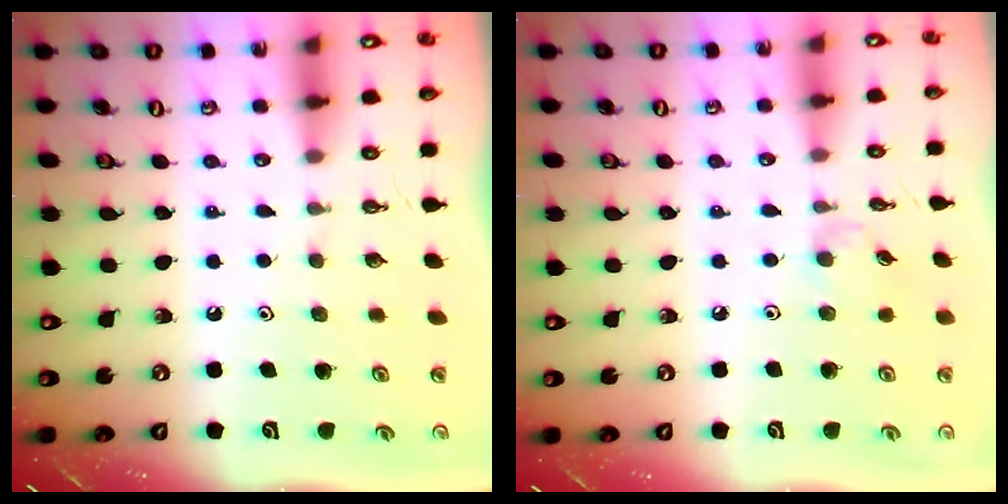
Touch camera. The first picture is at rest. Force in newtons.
{"total": 3.1, "press": 3.1, "slide": 0.4}